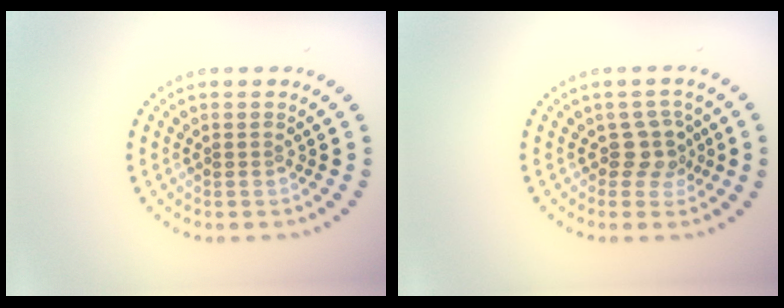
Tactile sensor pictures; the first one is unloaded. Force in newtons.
{"total": 2.2, "press": 1.8, "slide": 1.3}